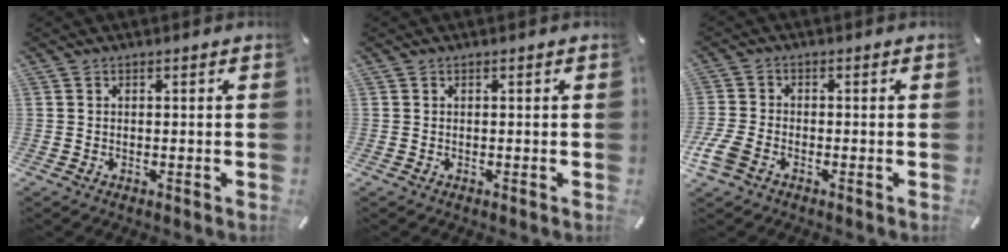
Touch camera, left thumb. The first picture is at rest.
{"total": 0.0}
{"total": 5.2, "force": [-2.5, 3.2, 3.2], "torque": [-0.088, 0.000, -0.052]}